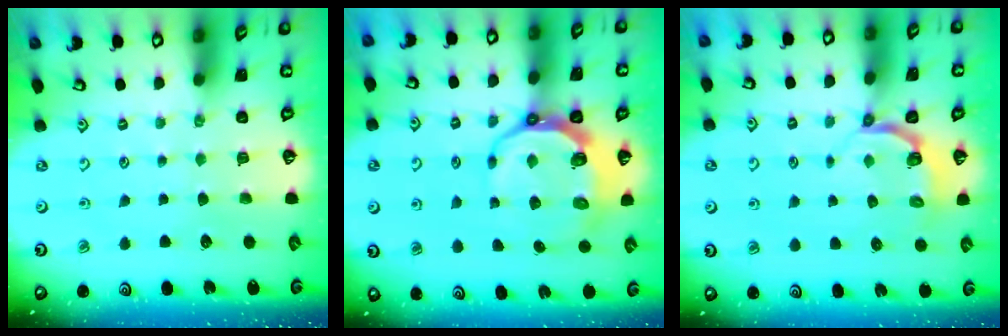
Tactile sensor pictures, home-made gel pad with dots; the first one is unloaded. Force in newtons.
{"total": 10.2, "press": 9.4, "slide": 3.9}
{"total": 4.0, "press": 3.2, "slide": 2.4}